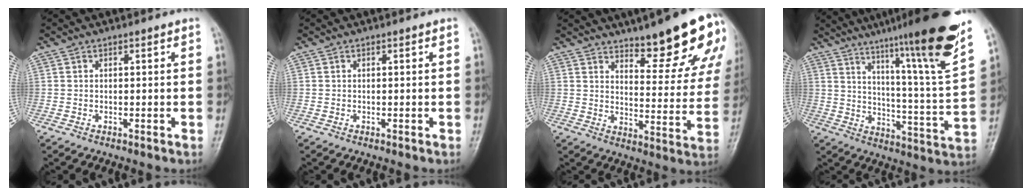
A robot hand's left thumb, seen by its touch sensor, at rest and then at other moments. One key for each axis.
{"total": 0.0}
{"total": 18.3, "fx": 12.1, "fy": 5.0, "fz": 12.7, "tx": -0.126, "ty": -0.080, "tz": 0.168}
{"total": 23.0, "fx": 16.0, "fy": 0.4, "fz": 16.5, "tx": -0.222, "ty": -0.081, "tz": 0.233}